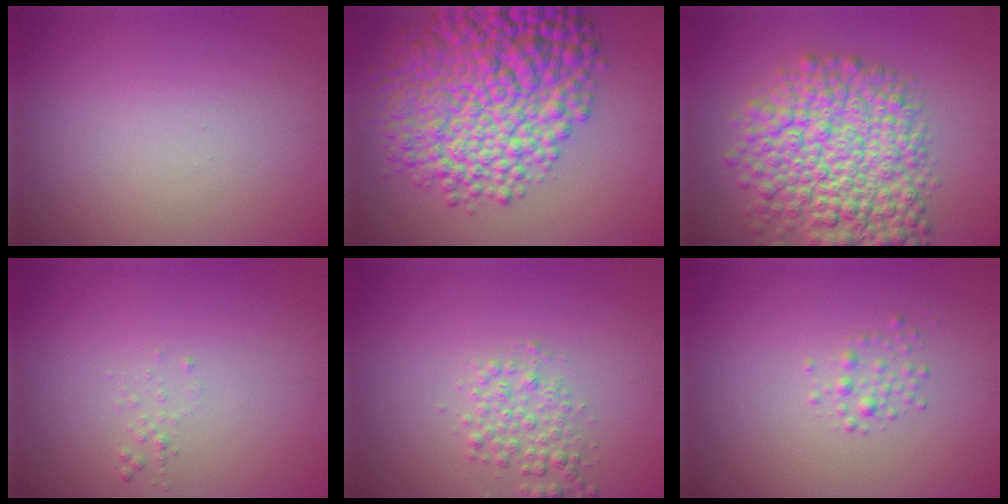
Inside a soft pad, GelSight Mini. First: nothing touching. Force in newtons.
{"total": 12.1, "press": 12.1, "slide": 0.2}
{"total": 9.8, "press": 9.8, "slide": 0.4}
{"total": 0.6, "press": 0.6, "slide": 0.1}
{"total": 2.4, "press": 2.4, "slide": 0.1}
{"total": 1.2, "press": 1.2, "slide": 0.1}